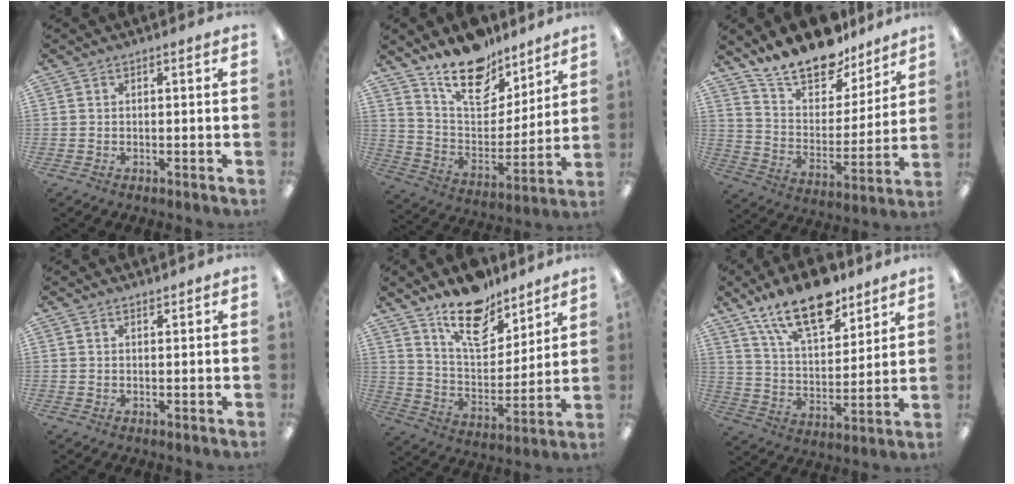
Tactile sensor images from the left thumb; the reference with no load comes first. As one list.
[{"total": 16.8, "force": [13.2, 7.9, 6.7], "torque": [-0.117, -0.089, 0.238]}, {"total": 16.5, "force": [14.4, 6.3, 5.0], "torque": [-0.102, -0.109, 0.260]}, {"total": 1.1, "force": [1.0, 0.3, 0.1], "torque": [-0.003, -0.001, 0.020]}, {"total": 15.9, "force": [12.1, 7.3, 7.2], "torque": [-0.119, -0.072, 0.216]}, {"total": 18.5, "force": [12.9, 7.8, 10.7], "torque": [-0.187, -0.058, 0.222]}]